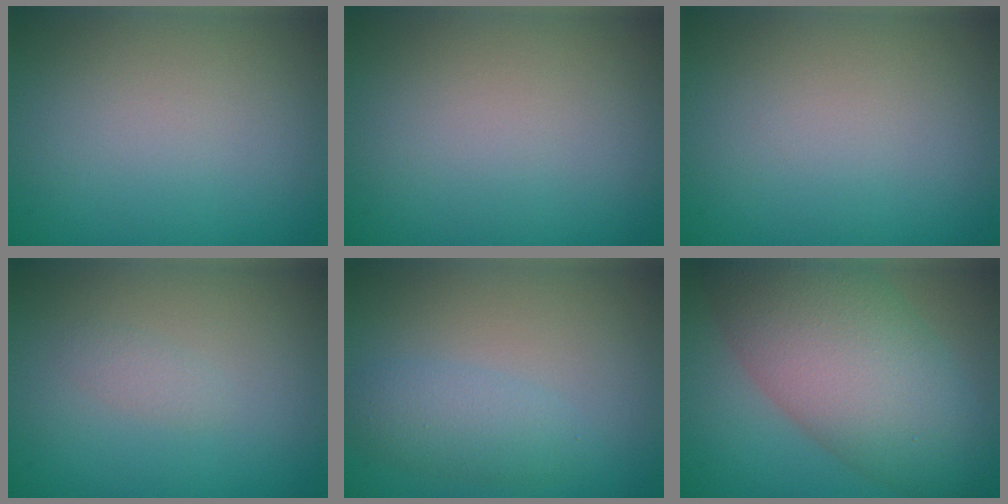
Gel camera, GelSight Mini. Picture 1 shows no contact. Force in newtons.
{"total": 0.0}
{"total": 0.0}
{"total": 0.8, "press": 0.8, "slide": 0.1}
{"total": 2.4, "press": 2.4, "slide": 0.2}
{"total": 10.1, "press": 10.1, "slide": 0.2}